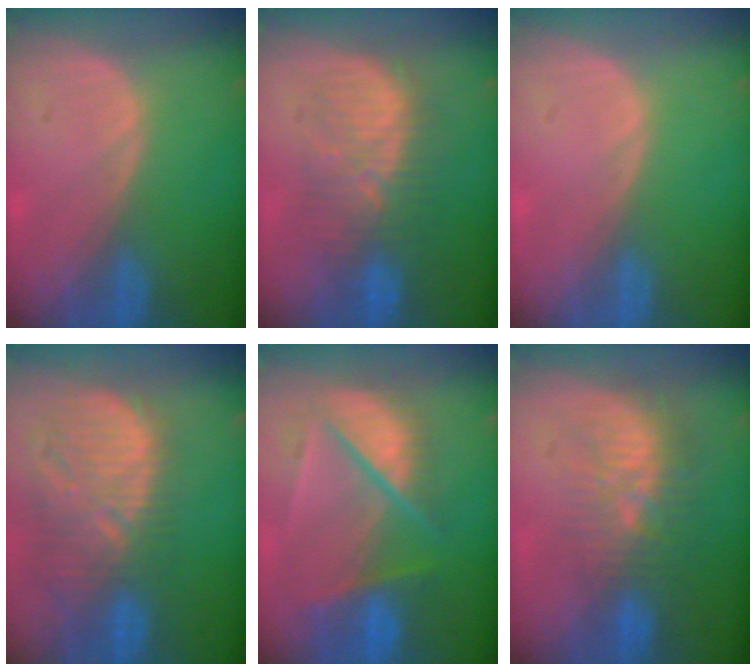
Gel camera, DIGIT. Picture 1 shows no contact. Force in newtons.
{"total": 8.6, "press": 8.6, "slide": 1.0}
{"total": 0.0}
{"total": 12.9, "press": 11.3, "slide": 6.3}
{"total": 9.3, "press": 8.2, "slide": 4.4}
{"total": 9.6, "press": 8.9, "slide": 3.6}